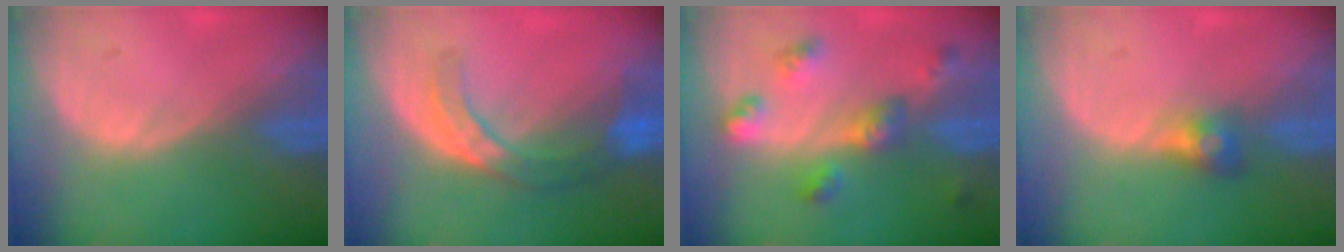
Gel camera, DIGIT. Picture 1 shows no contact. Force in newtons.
{"total": 7.3, "press": 6.3, "slide": 3.6}
{"total": 6.5, "press": 5.7, "slide": 3.0}
{"total": 2.8, "press": 2.7, "slide": 0.9}